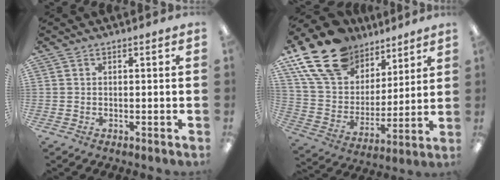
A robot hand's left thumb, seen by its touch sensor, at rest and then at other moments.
{"total": 20.9, "force": [14.1, 12.6, 9.0], "torque": [-0.180, -0.073, 0.264]}